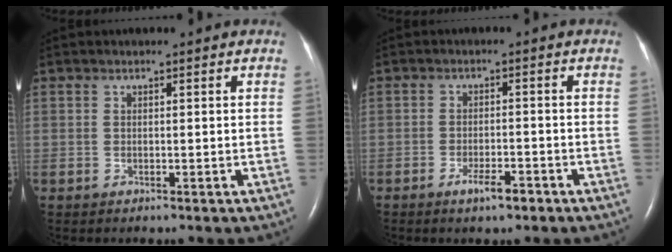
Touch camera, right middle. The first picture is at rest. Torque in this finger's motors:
{"motor_torque": [0.56, -0.60, 0.07, 0.03]}